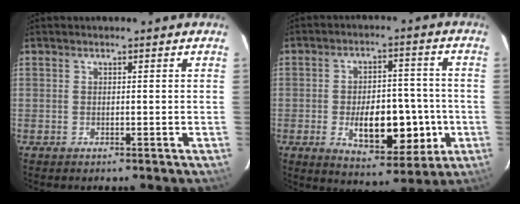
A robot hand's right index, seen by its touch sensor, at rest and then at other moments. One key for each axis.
{"total": 12.7, "fx": -3.0, "fy": 6.1, "fz": 10.7, "tx": -0.158, "ty": 0.009, "tz": -0.035}